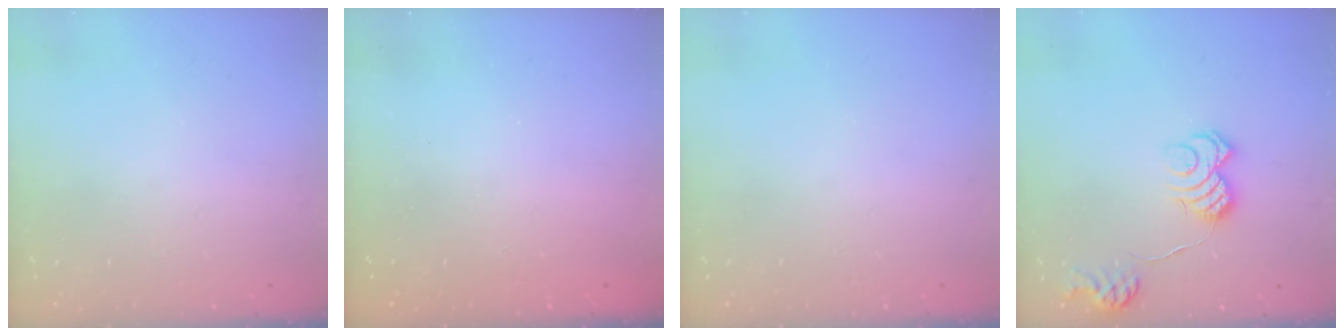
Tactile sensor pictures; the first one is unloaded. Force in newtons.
{"total": 2.3, "press": 2.1, "slide": 0.8}
{"total": 0.0}
{"total": 11.1, "press": 11.0, "slide": 1.0}